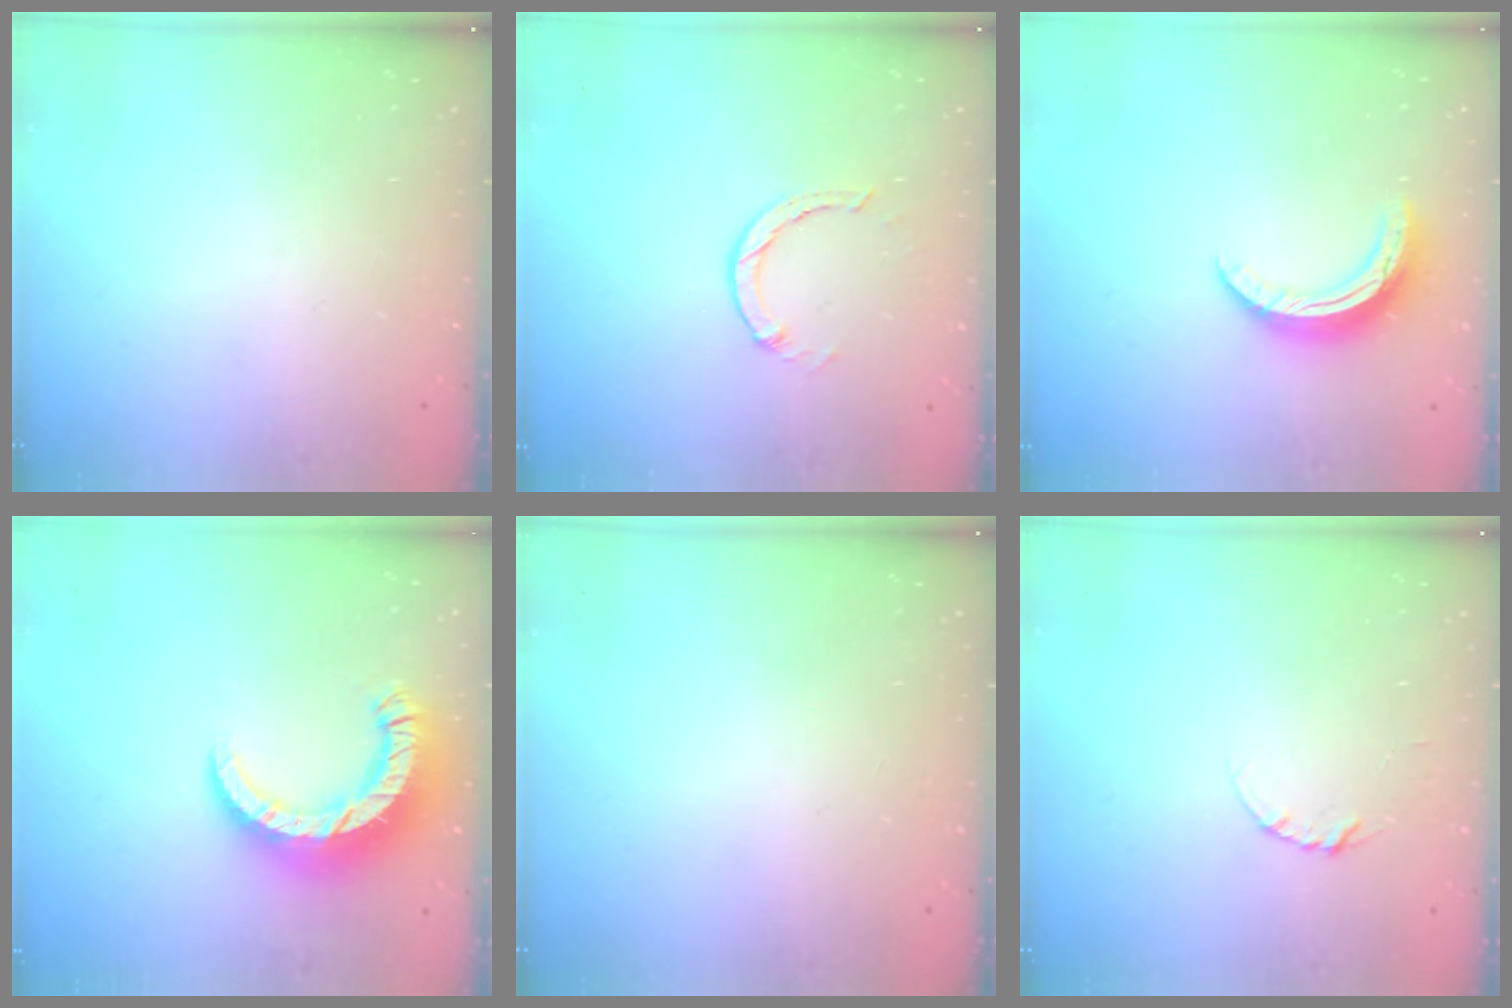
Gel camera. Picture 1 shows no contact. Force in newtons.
{"total": 1.3, "press": 1.2, "slide": 0.3}
{"total": 11.0, "press": 11.0, "slide": 0.5}
{"total": 12.7, "press": 12.7, "slide": 1.2}
{"total": 2.6, "press": 2.6, "slide": 0.2}
{"total": 3.7, "press": 3.7, "slide": 0.4}